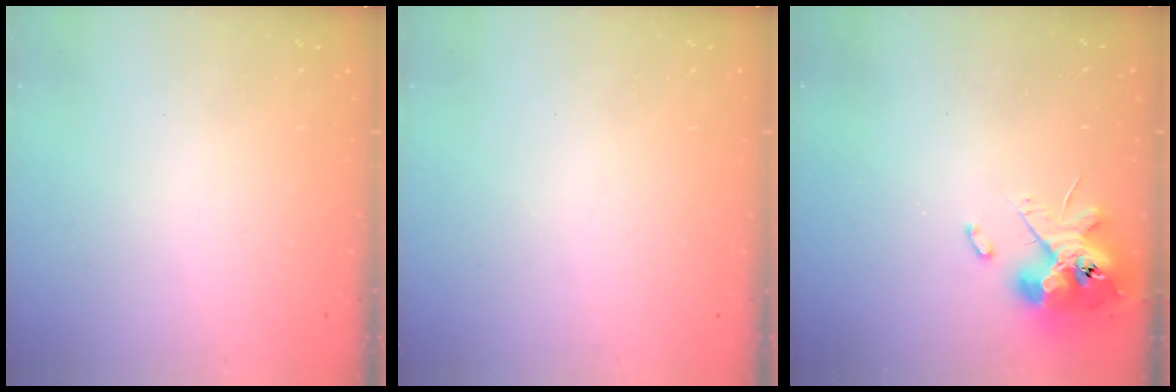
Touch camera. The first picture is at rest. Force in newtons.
{"total": 0.0}
{"total": 13.6, "press": 13.5, "slide": 2.0}